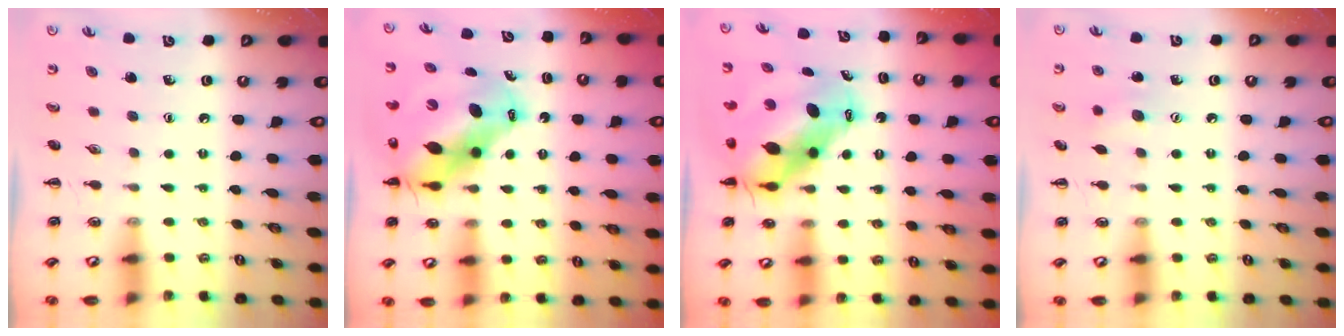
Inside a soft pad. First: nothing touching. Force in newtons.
{"total": 14.1, "press": 13.6, "slide": 3.5}
{"total": 12.0, "press": 11.6, "slide": 2.8}
{"total": 6.8, "press": 6.7, "slide": 1.4}